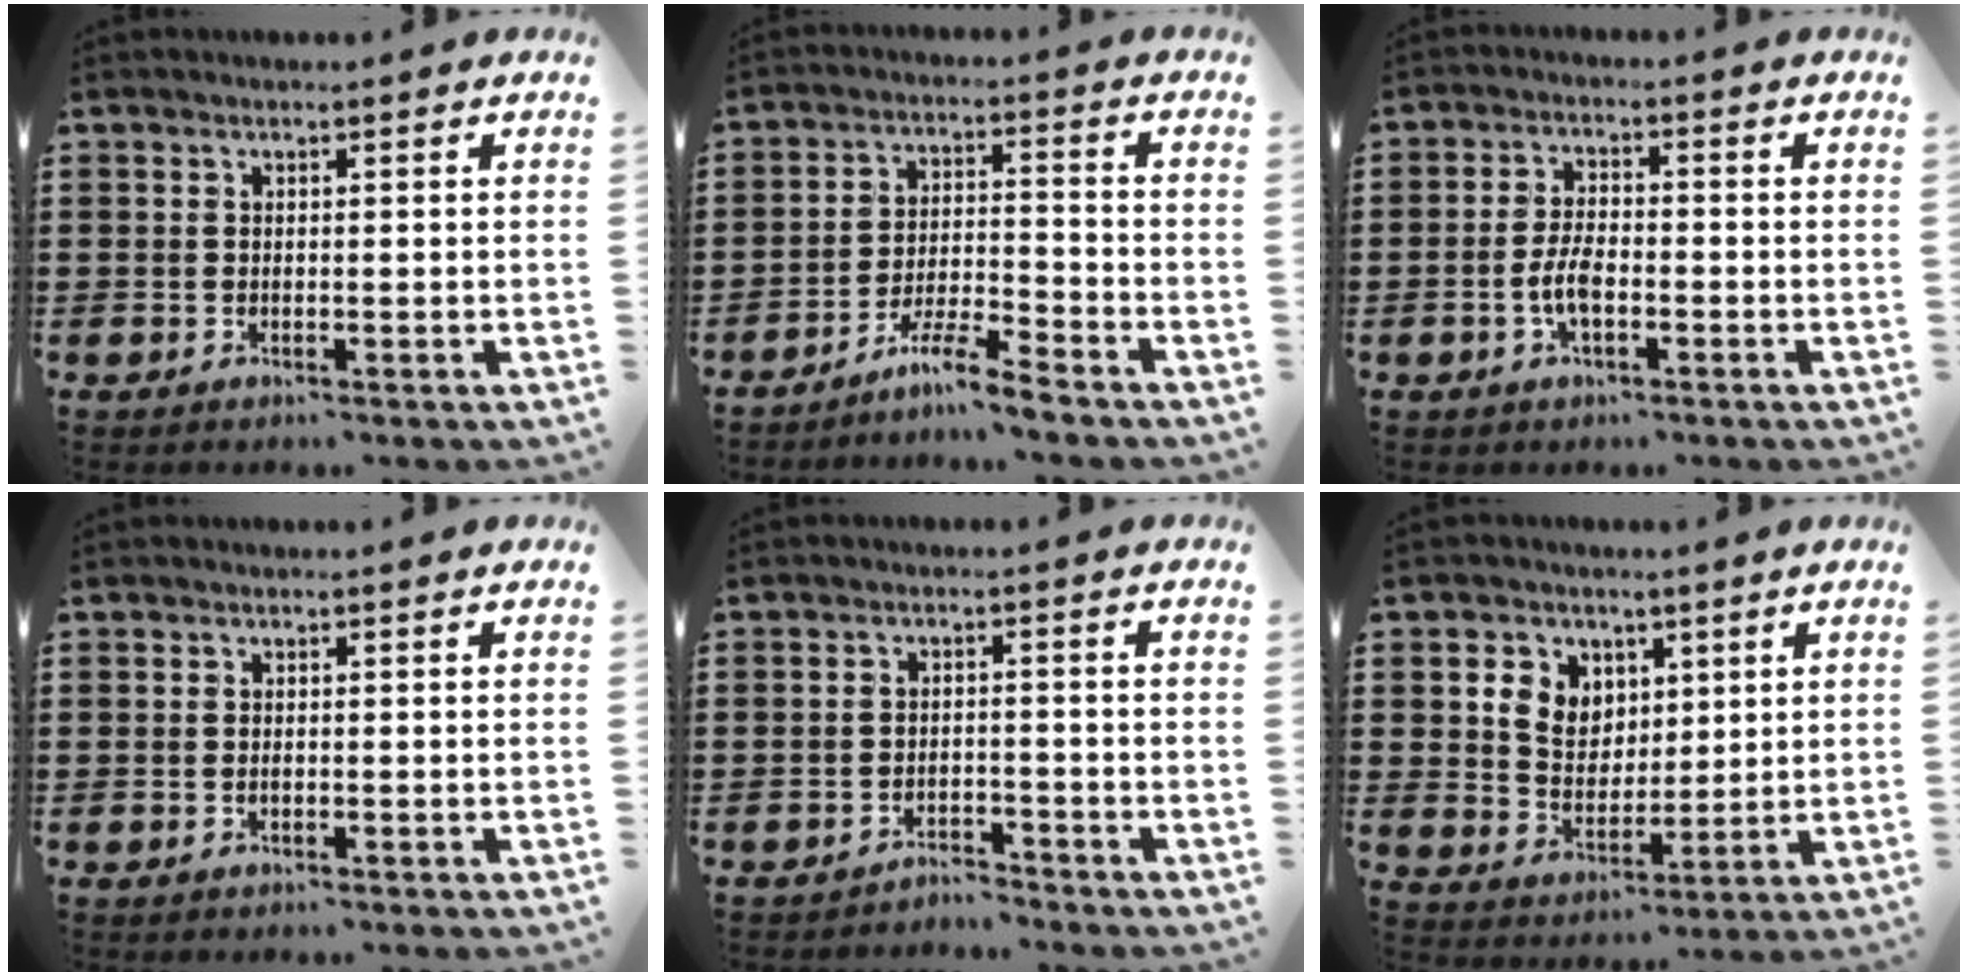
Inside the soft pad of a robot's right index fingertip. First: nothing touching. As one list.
[{"total": 5.8, "force": [-5.3, -0.3, 2.3], "torque": [-0.054, -0.008, -0.104]}, {"total": 4.7, "force": [-1.4, 2.2, 3.9], "torque": [-0.091, 0.001, -0.030]}, {"total": 0.5, "force": [-0.1, 0.2, 0.5], "torque": [-0.012, -0.002, -0.002]}, {"total": 2.6, "force": [-2.5, 0.2, -0.2], "torque": [-0.006, 0.002, -0.056]}, {"total": 5.6, "force": [2.3, 4.9, 1.3], "torque": [-0.043, 0.015, 0.041]}]